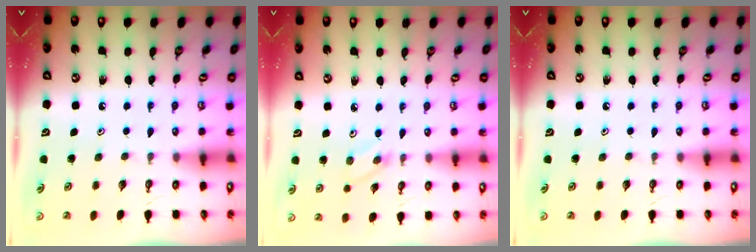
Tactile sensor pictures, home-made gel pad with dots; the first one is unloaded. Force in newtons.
{"total": 3.0, "press": 3.0, "slide": 0.4}
{"total": 0.0}